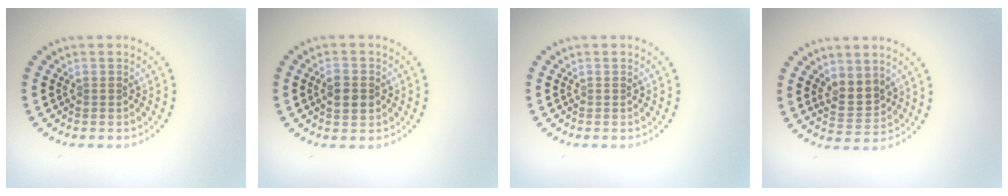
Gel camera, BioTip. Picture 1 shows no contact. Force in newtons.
{"total": 2.8, "press": 2.8, "slide": 0.2}
{"total": 0.0}
{"total": 2.8, "press": 2.5, "slide": 1.2}